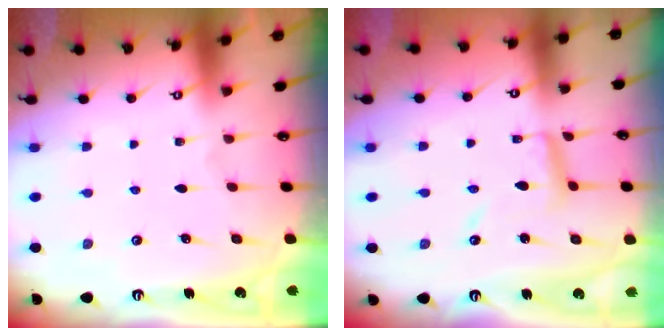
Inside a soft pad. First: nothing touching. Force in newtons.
{"total": 8.4, "press": 8.4, "slide": 0.6}